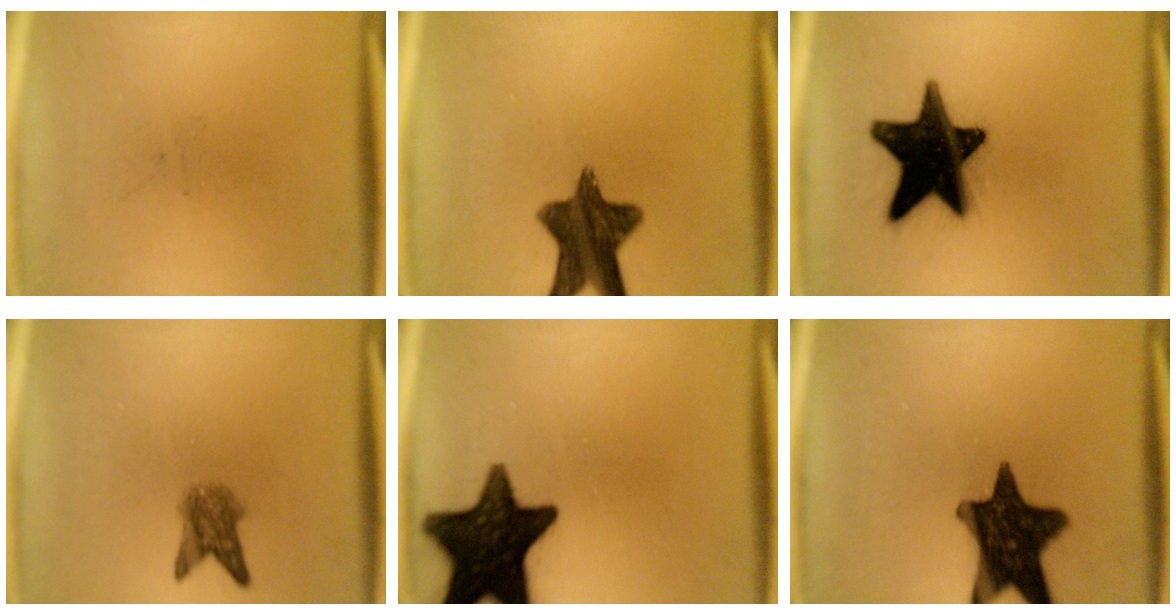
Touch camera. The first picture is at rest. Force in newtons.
{"total": 11.8}
{"total": 19.9}
{"total": 3.9}
{"total": 17.6}
{"total": 15.1}